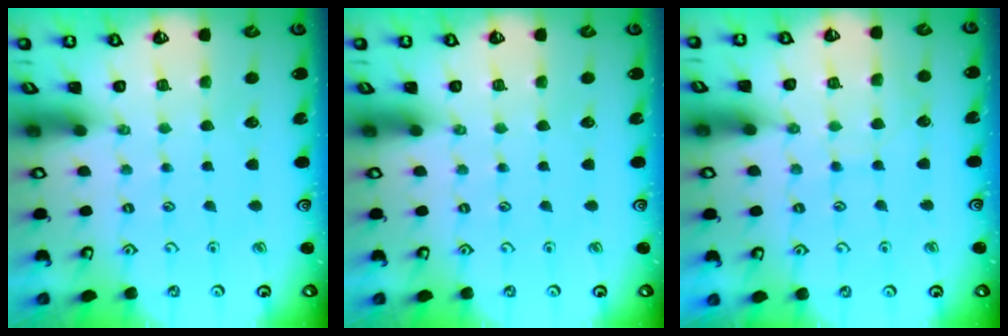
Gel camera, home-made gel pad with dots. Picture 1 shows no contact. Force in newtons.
{"total": 0.0}
{"total": 7.0, "press": 6.9, "slide": 0.4}